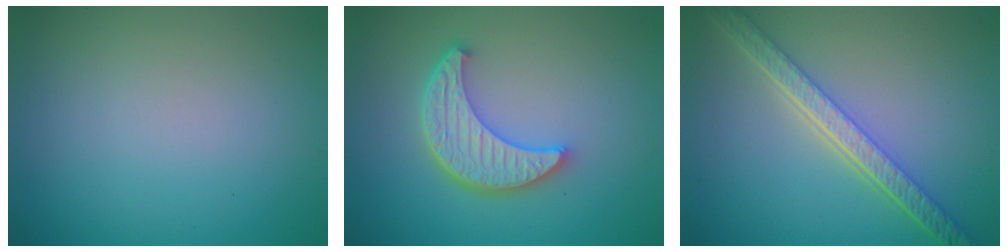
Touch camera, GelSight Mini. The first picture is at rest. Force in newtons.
{"total": 5.6, "press": 4.3, "slide": 3.6}
{"total": 5.5, "press": 4.3, "slide": 3.4}